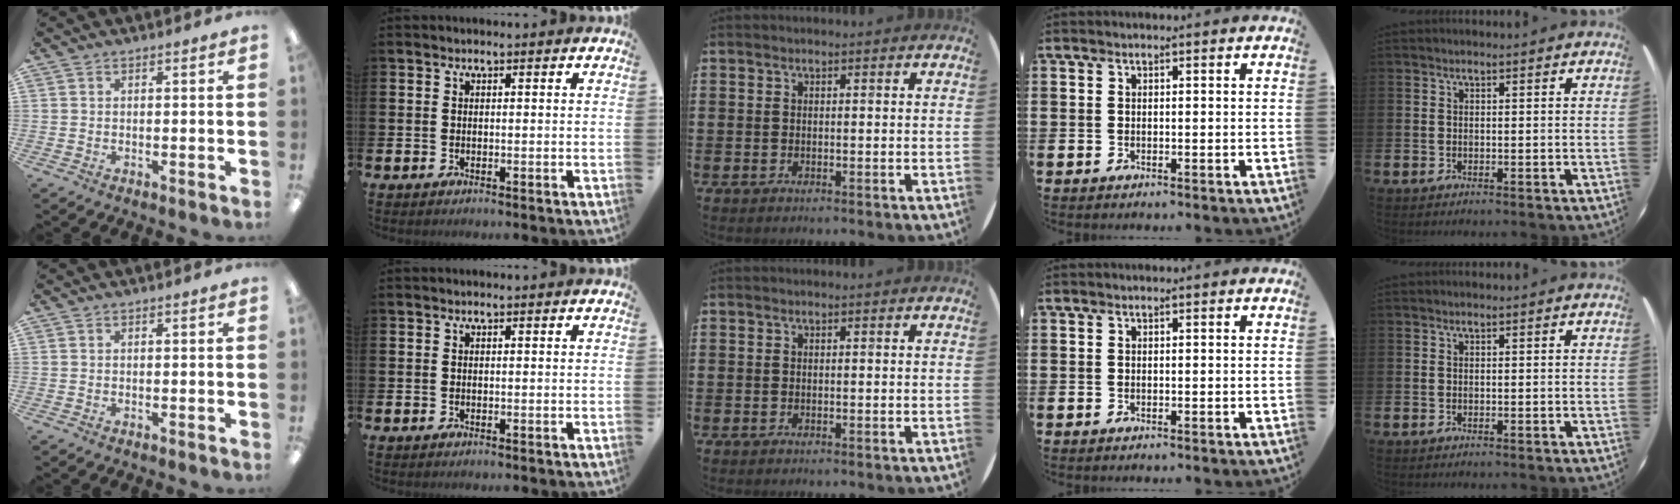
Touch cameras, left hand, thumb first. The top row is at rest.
{}